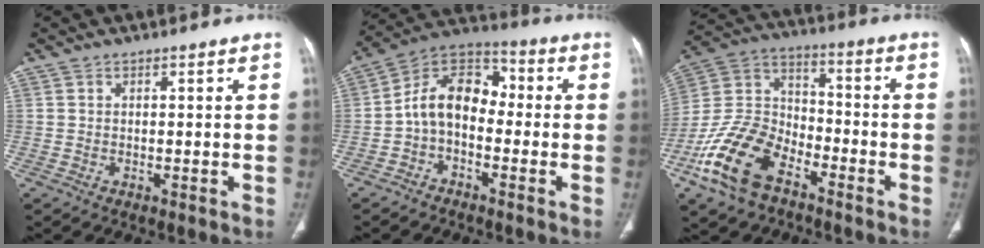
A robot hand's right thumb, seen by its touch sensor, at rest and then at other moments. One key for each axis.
{"total": 11.0, "fx": -1.7, "fy": 7.4, "fz": 7.9, "tx": -0.116, "ty": 0.050, "tz": -0.049}
{"total": 16.9, "fx": -9.6, "fy": 9.7, "fz": 9.9, "tx": -0.194, "ty": 0.057, "tz": -0.189}